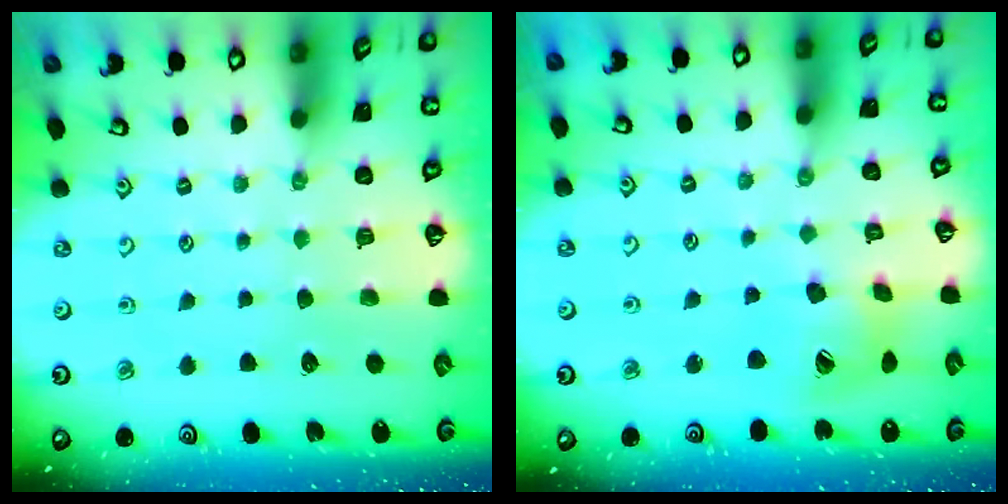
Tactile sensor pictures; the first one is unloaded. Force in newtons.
{"total": 15.3, "press": 15.1, "slide": 2.1}